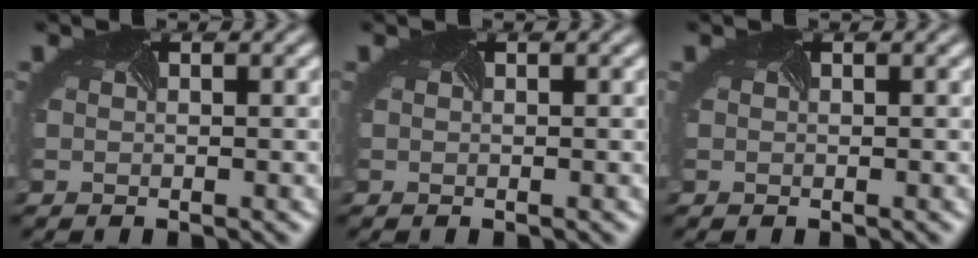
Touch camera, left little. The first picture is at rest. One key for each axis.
{"total": 0.0}
{"total": 0.0}